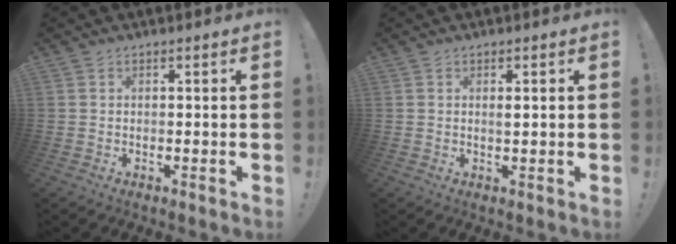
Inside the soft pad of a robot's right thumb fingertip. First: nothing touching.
{"total": 1.3, "force": [0.4, 0.2, 1.2], "torque": [-0.021, -0.002, 0.004]}